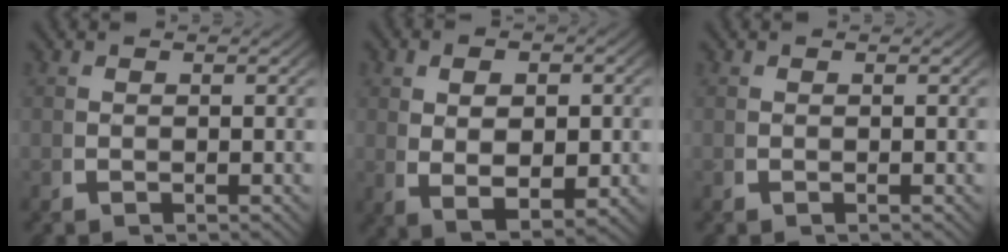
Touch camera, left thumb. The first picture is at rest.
{"total": 6.6, "force": [-0.4, 4.1, 5.1], "torque": [-0.111, -0.030, 0.013]}
{"total": 0.0}